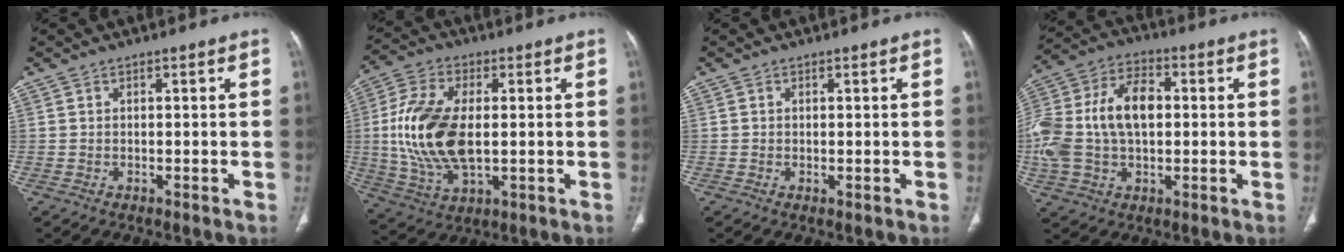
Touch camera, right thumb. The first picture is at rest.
{"total": 16.5, "force": [0.5, 8.7, 14.0], "torque": [-0.297, -0.005, 0.012]}
{"total": 0.5, "force": [-0.1, 0.2, 0.5], "torque": [-0.014, -0.004, 0.001]}
{"total": 18.7, "force": [0.7, 11.7, 14.5], "torque": [-0.312, 0.028, 0.011]}